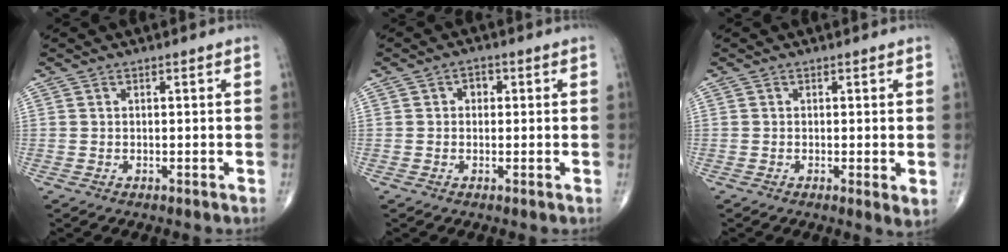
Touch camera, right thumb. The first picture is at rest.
{"total": 2.1, "force": [0.3, 1.7, 1.2], "torque": [-0.005, 0.005, -0.001]}
{"total": 2.2, "force": [-0.1, 0.6, 2.1], "torque": [-0.037, -0.010, -0.007]}